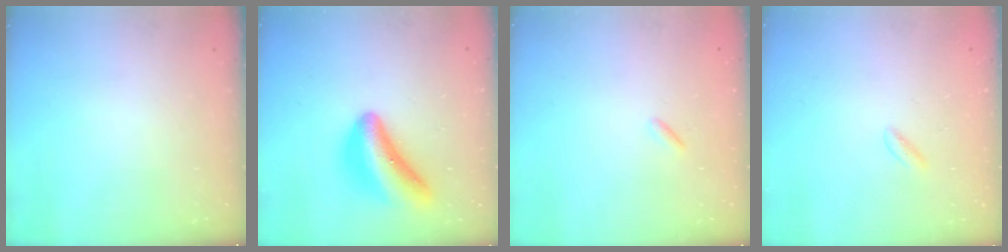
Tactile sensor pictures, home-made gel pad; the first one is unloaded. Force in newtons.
{"total": 16.8, "press": 16.8, "slide": 0.2}
{"total": 0.8, "press": 0.7, "slide": 0.4}
{"total": 1.3, "press": 1.0, "slide": 0.7}